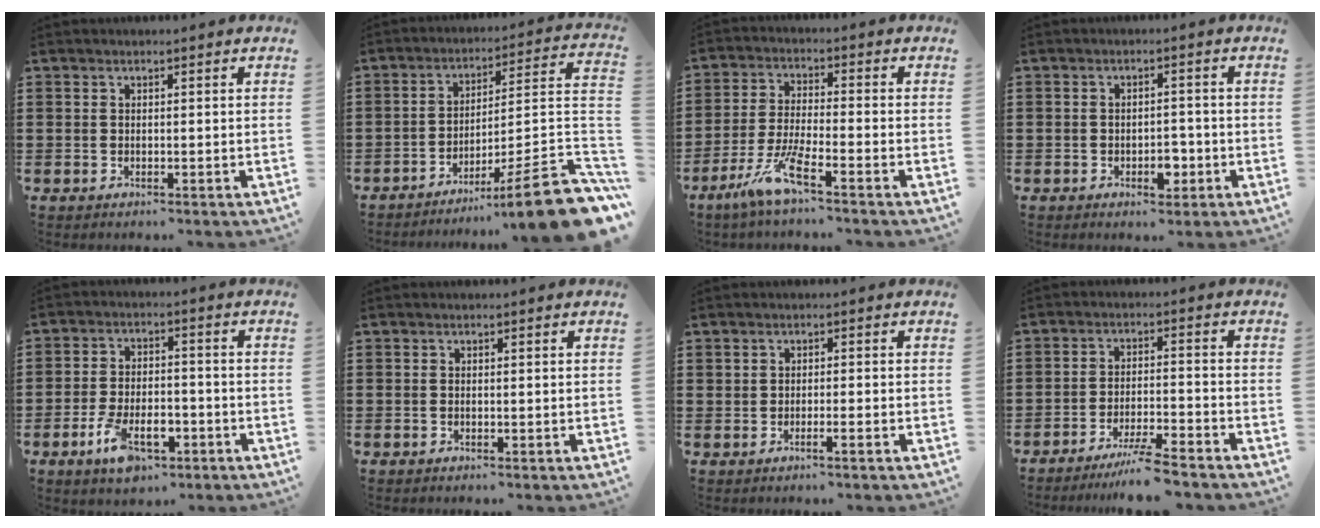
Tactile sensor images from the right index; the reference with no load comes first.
{"total": 12.0, "force": [-7.4, 0.3, 9.4], "torque": [-0.133, 0.006, -0.135]}
{"total": 7.3, "force": [-4.8, 0.3, 5.5], "torque": [-0.130, -0.020, -0.095]}
{"total": 3.8, "force": [-1.6, 1.9, 2.9], "torque": [-0.049, 0.004, -0.028]}
{"total": 7.2, "force": [-3.6, 3.4, 5.2], "torque": [-0.109, 0.005, -0.068]}
{"total": 0.0}
{"total": 1.0, "force": [-0.5, -0.2, 0.8], "torque": [-0.017, -0.008, -0.008]}
{"total": 5.8, "force": [-5.1, -0.6, 2.6], "torque": [-0.050, -0.015, -0.098]}